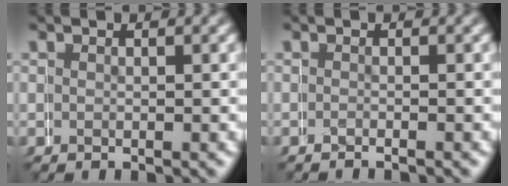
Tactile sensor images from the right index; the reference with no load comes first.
{"total": 0.9, "force": [-0.8, -0.3, -0.2], "torque": [0.008, 0.002, -0.012]}